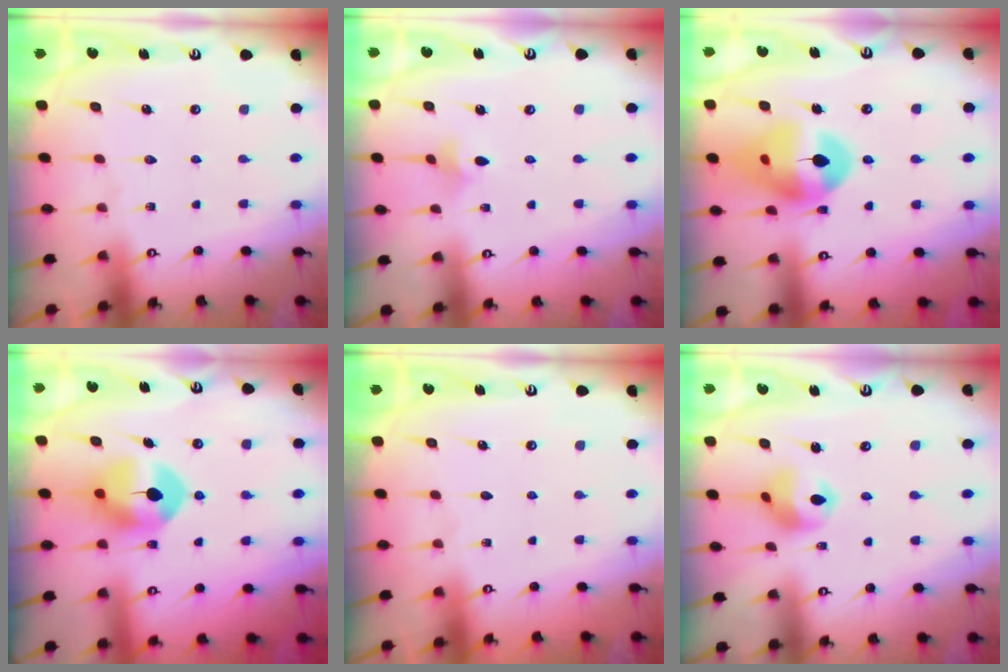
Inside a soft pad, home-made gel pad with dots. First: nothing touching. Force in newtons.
{"total": 2.9, "press": 2.8, "slide": 0.6}
{"total": 15.8, "press": 15.6, "slide": 1.8}
{"total": 9.1, "press": 8.9, "slide": 1.8}
{"total": 0.0}
{"total": 9.1, "press": 9.1, "slide": 0.9}